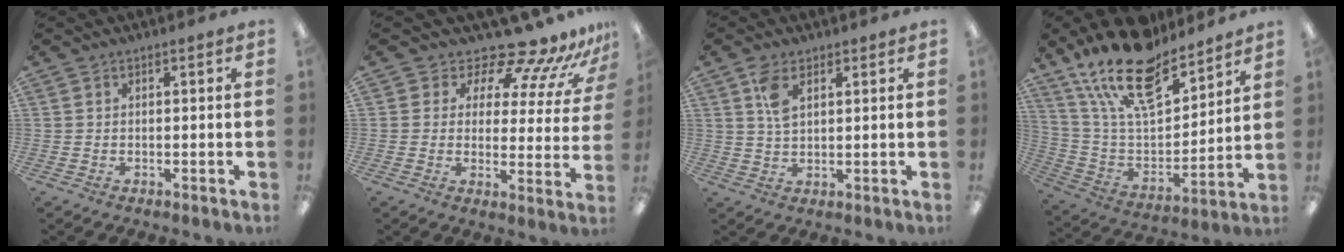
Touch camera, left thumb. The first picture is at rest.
{"total": 11.4, "force": [10.5, 2.7, 3.8], "torque": [-0.072, -0.091, 0.181]}
{"total": 5.2, "force": [2.7, 2.7, 3.5], "torque": [-0.070, 0.002, 0.049]}
{"total": 21.8, "force": [16.3, 8.7, 11.6], "torque": [-0.220, -0.097, 0.290]}